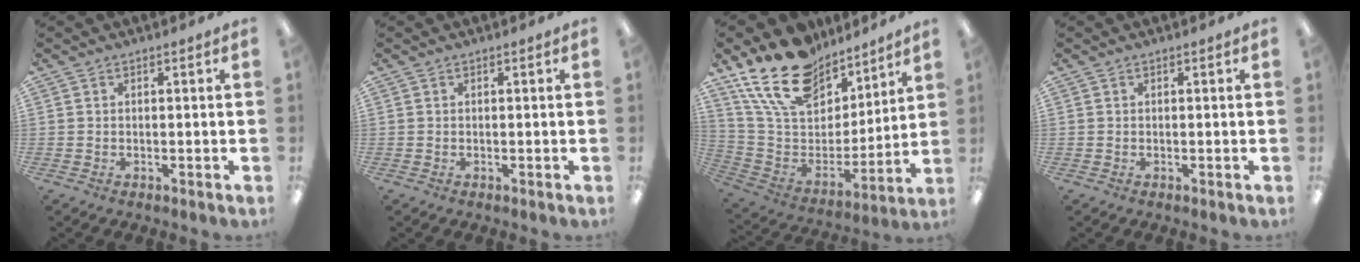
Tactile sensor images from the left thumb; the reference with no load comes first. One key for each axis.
{"total": 0.0}
{"total": 21.1, "fx": 15.9, "fy": 10.6, "fz": 9.0, "tx": -0.186, "ty": -0.095, "tz": 0.292}
{"total": 0.0}